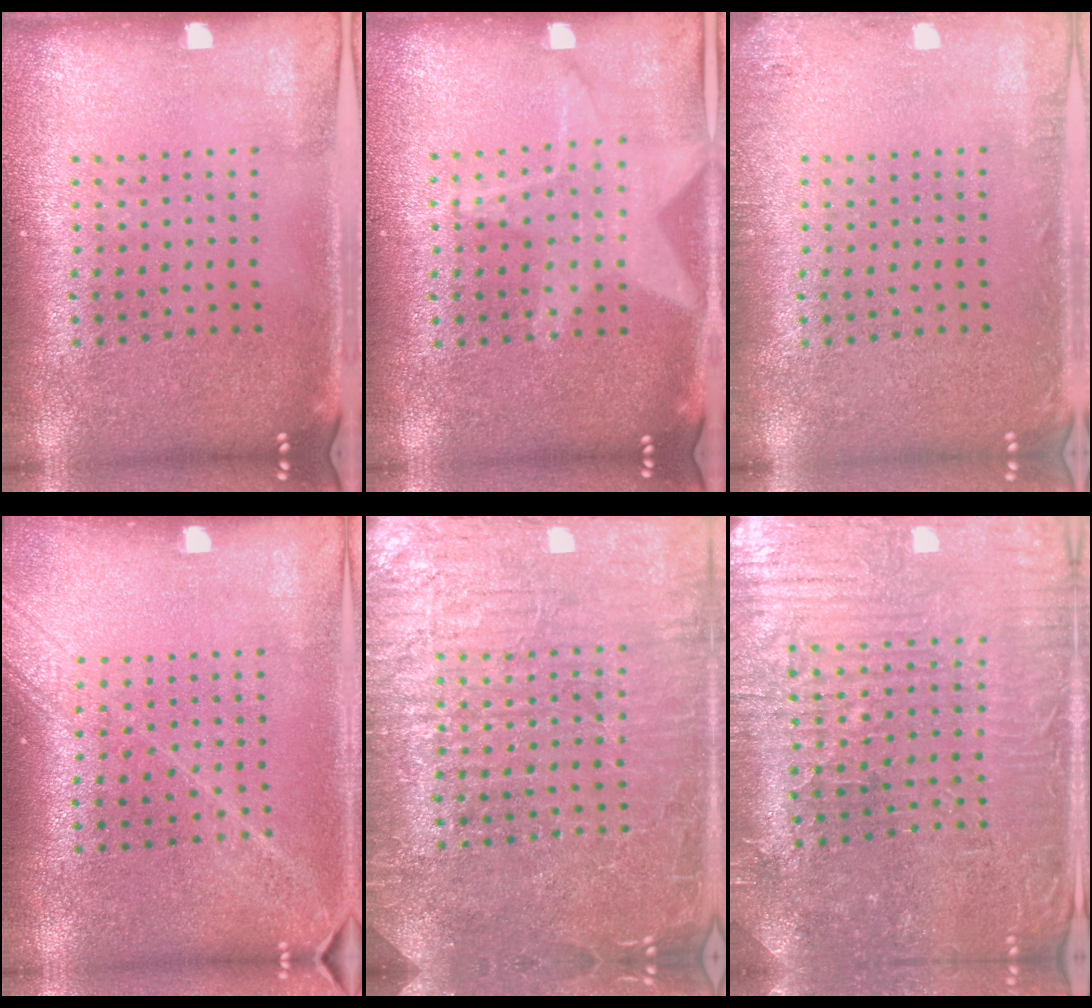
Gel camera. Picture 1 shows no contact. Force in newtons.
{"total": 1.3, "press": 1.3, "slide": 0.3}
{"total": 1.4, "press": 1.4, "slide": 0.1}
{"total": 1.8, "press": 1.5, "slide": 1.0}
{"total": 7.2, "press": 7.1, "slide": 1.1}
{"total": 3.8, "press": 3.8, "slide": 0.4}